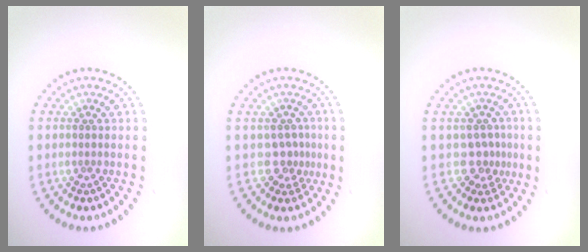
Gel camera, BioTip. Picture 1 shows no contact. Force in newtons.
{"total": 2.2, "press": 1.5, "slide": 1.6}
{"total": 2.2, "press": 1.5, "slide": 1.6}